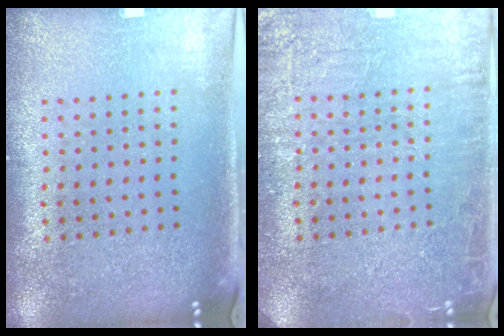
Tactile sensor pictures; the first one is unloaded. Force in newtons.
{"total": 4.7, "press": 4.7, "slide": 0.7}